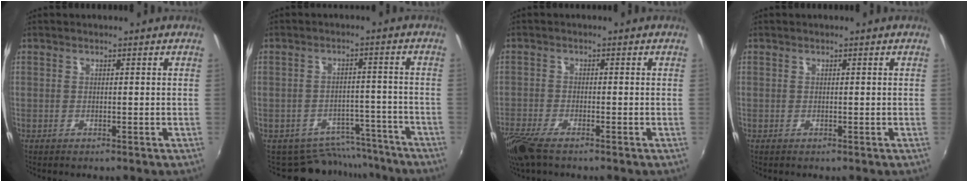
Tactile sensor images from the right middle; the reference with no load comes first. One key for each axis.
{"total": 9.4, "fx": -8.4, "fy": 4.1, "fz": 0.7, "tx": -0.015, "ty": 0.029, "tz": -0.102}
{"total": 8.3, "fx": -6.2, "fy": 2.1, "fz": 5.1, "tx": -0.132, "ty": -0.037, "tz": -0.121}
{"total": 0.0}